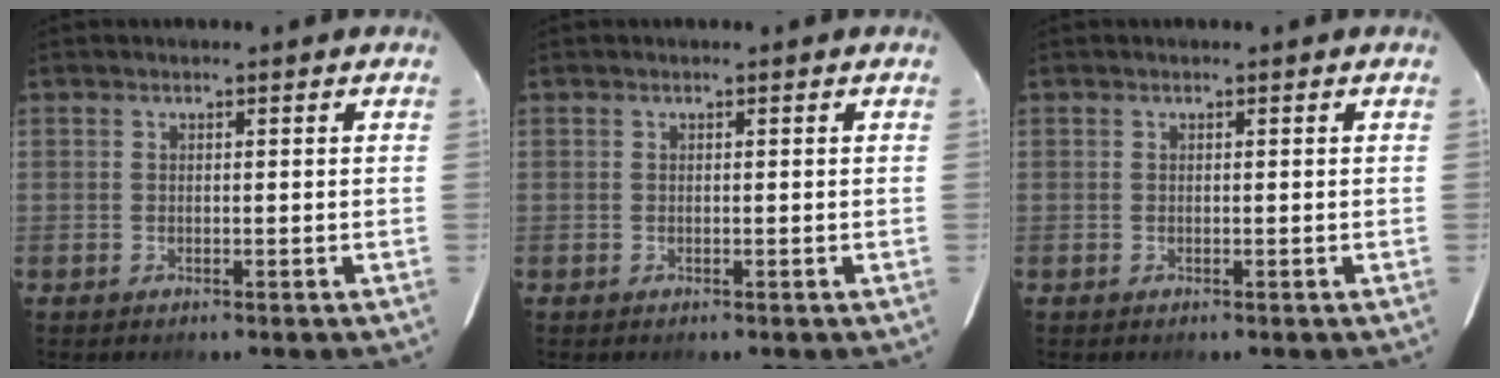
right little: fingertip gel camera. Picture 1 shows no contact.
{"total": 0.0}
{"total": 0.0}